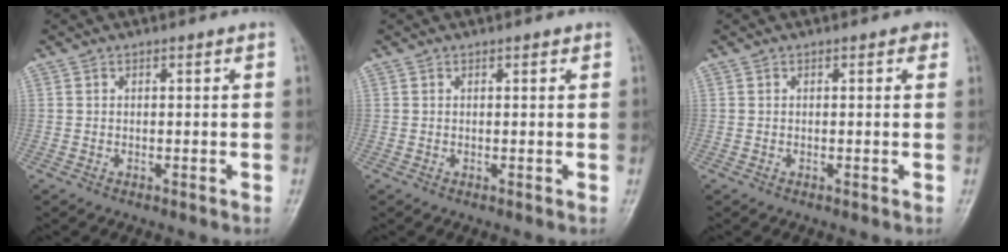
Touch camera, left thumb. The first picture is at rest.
{"total": 0.7, "force": [0.5, 0.3, 0.5], "torque": [-0.006, -0.001, 0.004]}
{"total": 0.9, "force": [0.4, 0.6, 0.6], "torque": [0.003, 0.001, -0.001]}